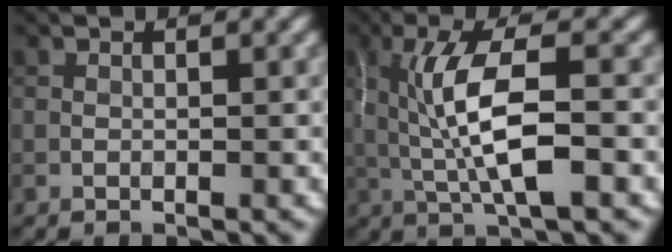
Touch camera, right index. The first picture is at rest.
{"total": 7.1, "force": [-0.1, 1.9, 6.9], "torque": [-0.137, 0.004, -0.003]}